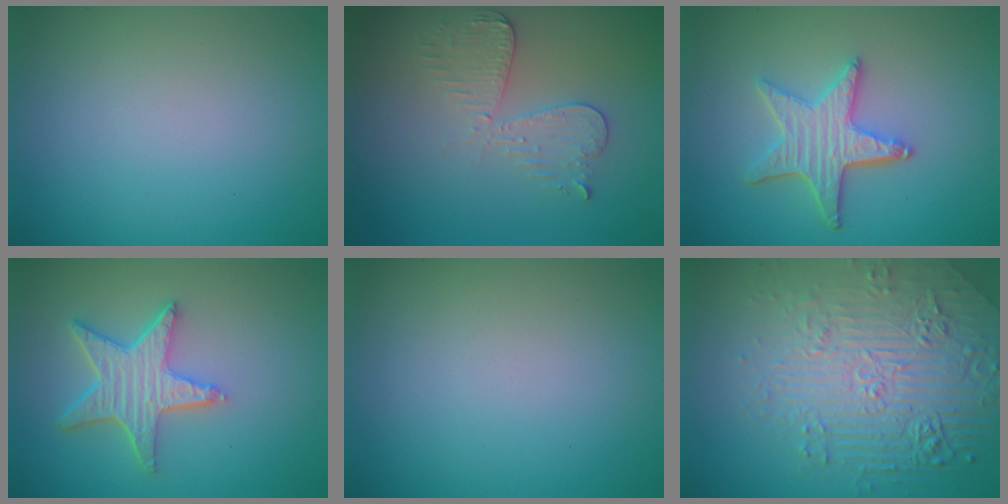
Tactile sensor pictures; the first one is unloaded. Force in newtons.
{"total": 2.9, "press": 2.7, "slide": 1.2}
{"total": 4.3, "press": 3.7, "slide": 2.3}
{"total": 4.8, "press": 4.2, "slide": 2.4}
{"total": 0.0}
{"total": 8.1, "press": 5.8, "slide": 5.7}